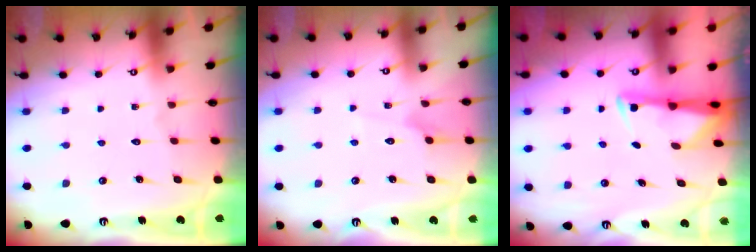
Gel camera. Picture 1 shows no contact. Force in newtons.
{"total": 2.7, "press": 2.7, "slide": 0.3}
{"total": 3.0, "press": 3.0, "slide": 0.5}